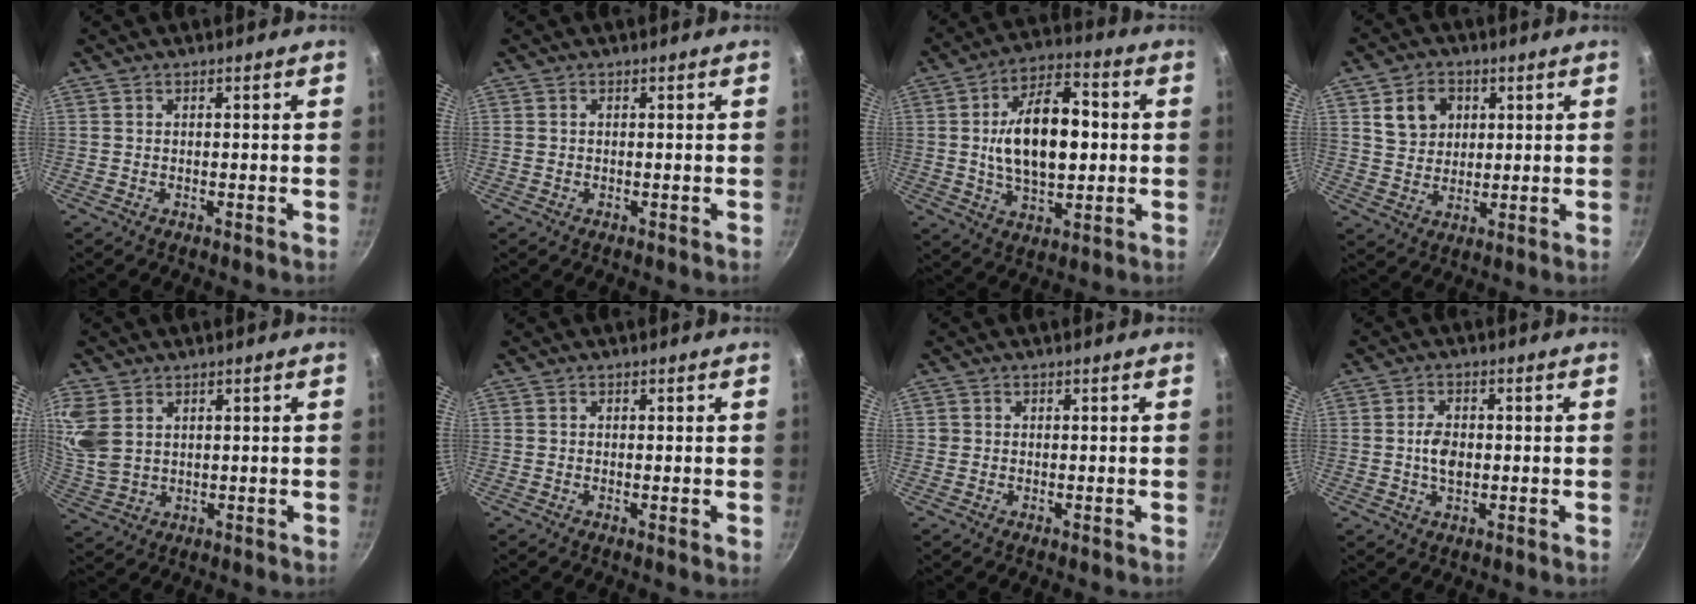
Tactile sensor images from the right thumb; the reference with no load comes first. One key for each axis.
{"total": 0.5, "fx": 0.0, "fy": 0.4, "fz": 0.3, "tx": -0.003, "ty": 0.002, "tz": 0.001}
{"total": 16.7, "fx": 1.1, "fy": 8.9, "fz": 14.1, "tx": -0.213, "ty": 0.012, "tz": 0.016}
{"total": 8.1, "fx": 2.9, "fy": 6.4, "fz": 3.8, "tx": -0.035, "ty": -0.010, "tz": 0.055}
{"total": 8.5, "fx": 2.7, "fy": 5.8, "fz": 5.6, "tx": -0.137, "ty": -0.003, "tz": 0.067}
{"total": 1.0, "fx": 0.0, "fy": 0.2, "fz": 1.0, "tx": -0.018, "ty": -0.004, "tz": -0.003}
{"total": 0.8, "fx": 0.0, "fy": 0.8, "fz": 0.1, "tx": 0.003, "ty": 0.003, "tz": 0.000}
{"total": 4.4, "fx": -0.2, "fy": 2.7, "fz": 3.5, "tx": -0.057, "ty": 0.002, "tz": -0.004}